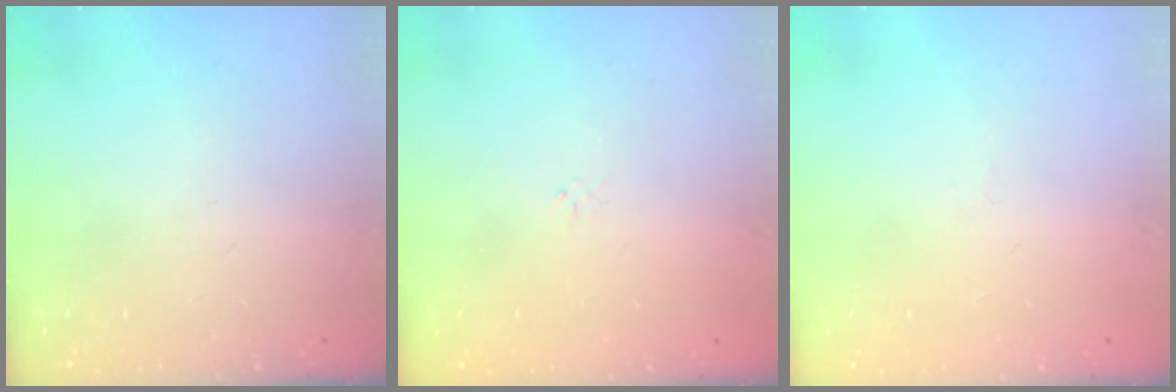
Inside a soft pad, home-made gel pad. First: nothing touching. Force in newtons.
{"total": 1.2, "press": 1.2, "slide": 0.4}
{"total": 2.0, "press": 1.9, "slide": 0.5}